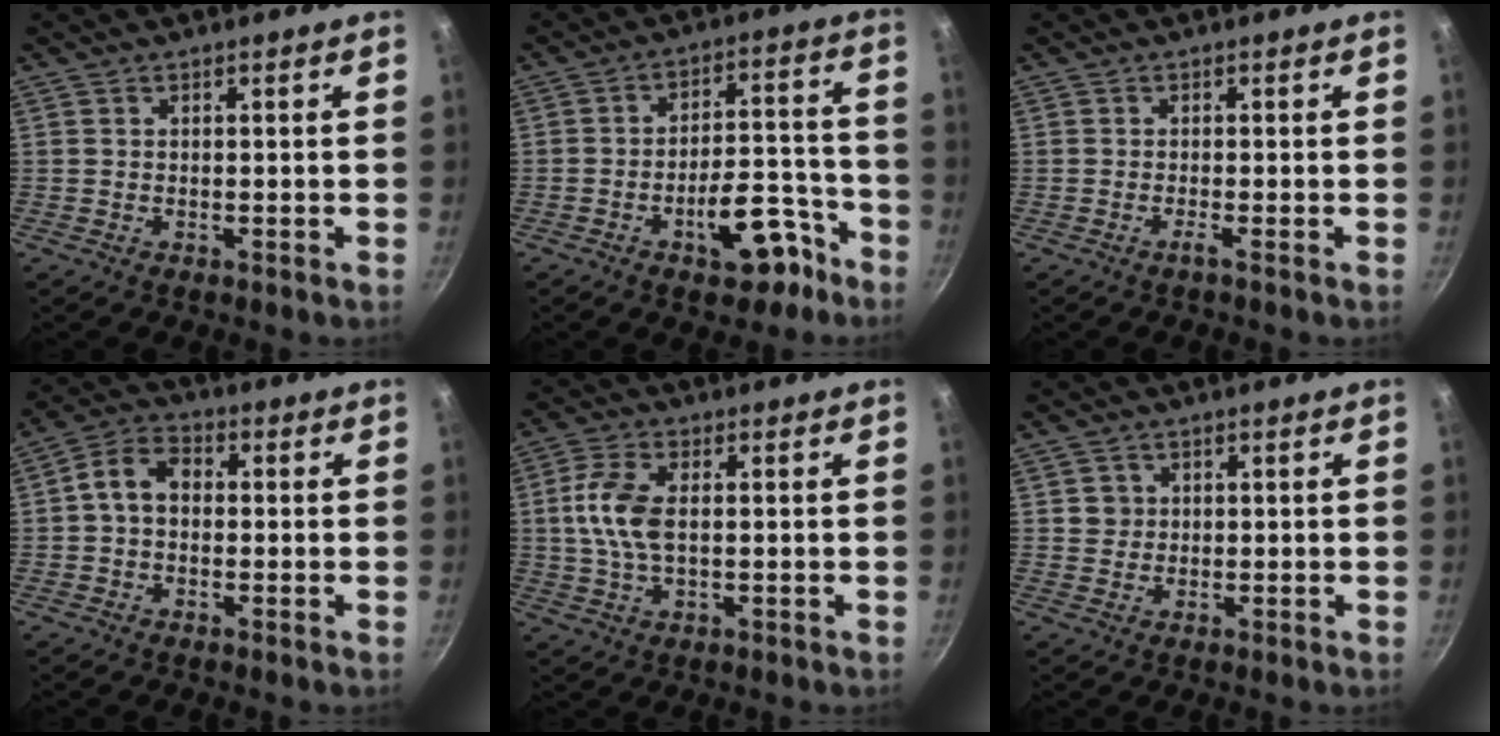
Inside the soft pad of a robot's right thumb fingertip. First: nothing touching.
{"total": 12.2, "force": [-6.7, 6.0, 8.3], "torque": [-0.078, 0.072, -0.085]}
{"total": 1.0, "force": [-0.6, -0.3, 0.8], "torque": [-0.021, 0.001, -0.014]}
{"total": 6.8, "force": [0.1, 5.0, 4.5], "torque": [-0.068, 0.022, -0.012]}
{"total": 8.3, "force": [0.6, 4.4, 7.0], "torque": [-0.141, 0.010, 0.009]}
{"total": 2.3, "force": [0.5, 2.2, 0.4], "torque": [0.008, 0.006, 0.006]}